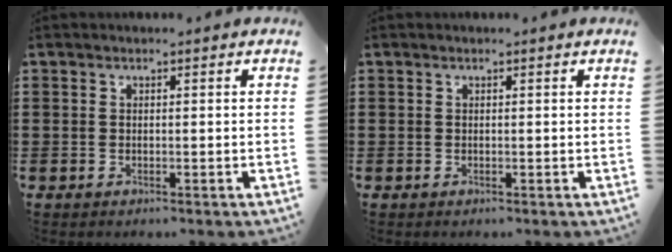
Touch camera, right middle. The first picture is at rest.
{"total": 0.0}